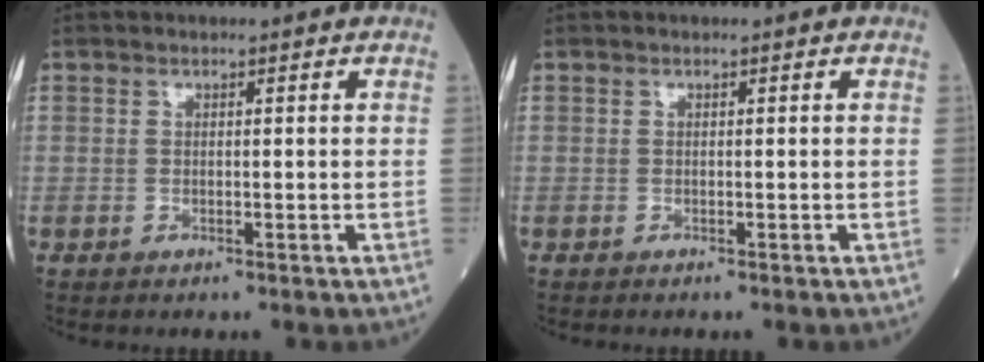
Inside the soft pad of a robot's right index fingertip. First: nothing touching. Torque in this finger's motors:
{"motor_torque": [0.20, -0.02, 0.06, 0.02]}